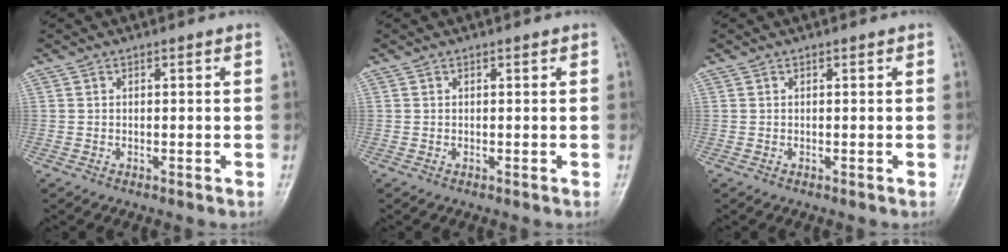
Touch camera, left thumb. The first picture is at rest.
{"total": 0.0}
{"total": 0.0}